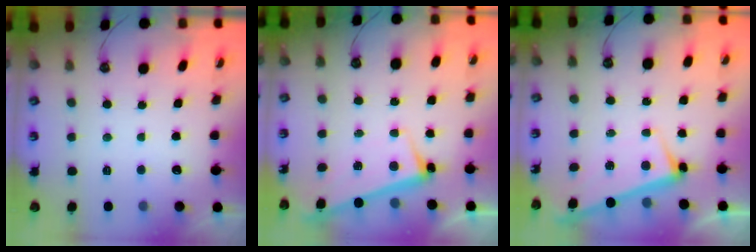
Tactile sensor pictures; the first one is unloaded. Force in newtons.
{"total": 2.5, "press": 2.4, "slide": 0.6}
{"total": 2.8, "press": 2.8, "slide": 0.4}